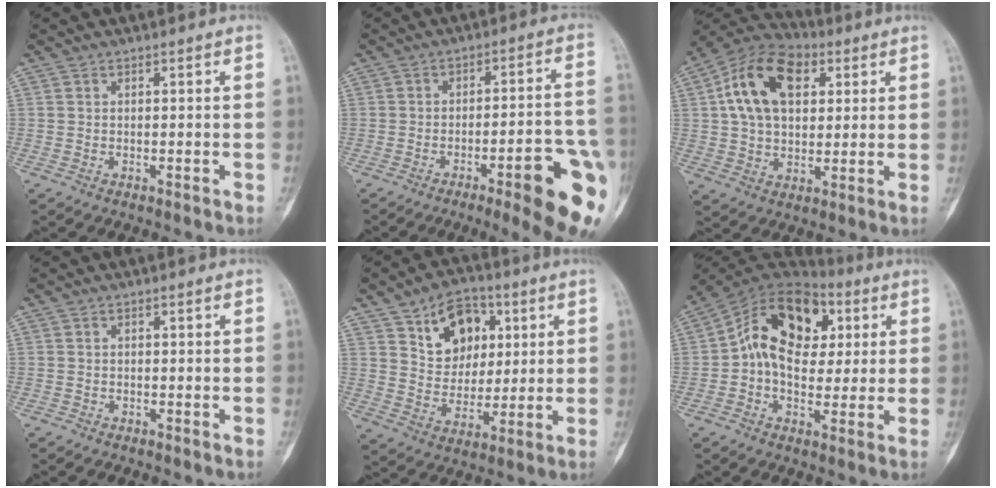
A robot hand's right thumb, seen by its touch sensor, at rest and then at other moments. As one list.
[{"total": 17.0, "force": [-7.4, 3.3, 14.9], "torque": [-0.146, 0.026, -0.092]}, {"total": 16.8, "force": [4.7, 10.9, 11.9], "torque": [-0.185, 0.012, 0.076]}, {"total": 0.8, "force": [-0.6, 0.5, -0.1], "torque": [0.005, 0.005, -0.017]}, {"total": 13.2, "force": [5.3, 9.6, 7.4], "torque": [-0.067, -0.017, 0.091]}, {"total": 17.4, "force": [2.9, 12.2, 12.2], "torque": [-0.166, 0.026, 0.040]}]